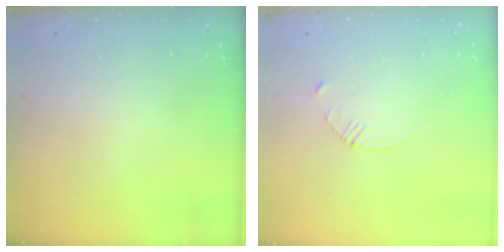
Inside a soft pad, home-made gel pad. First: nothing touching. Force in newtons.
{"total": 3.8, "press": 3.8, "slide": 0.5}